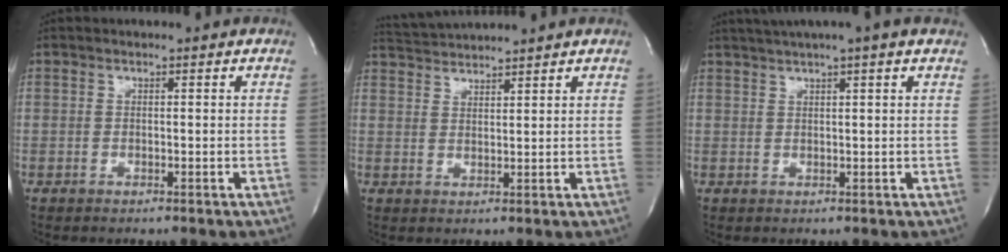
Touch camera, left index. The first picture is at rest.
{"total": 4.4, "force": [4.2, -1.3, 0.3], "torque": [-0.011, 0.011, 0.081]}
{"total": 6.9, "force": [5.2, -0.6, 4.4], "torque": [-0.075, 0.029, 0.072]}